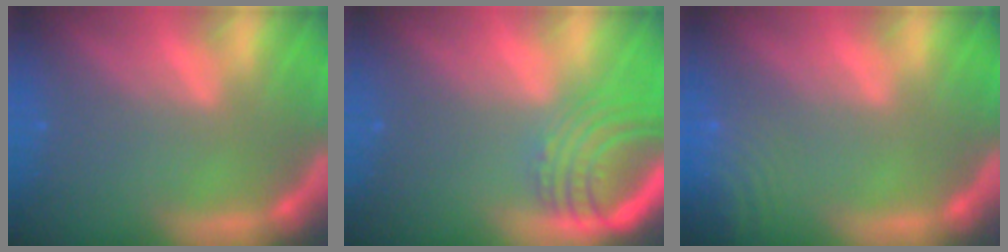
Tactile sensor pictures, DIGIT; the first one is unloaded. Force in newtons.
{"total": 6.5}
{"total": 6.1}